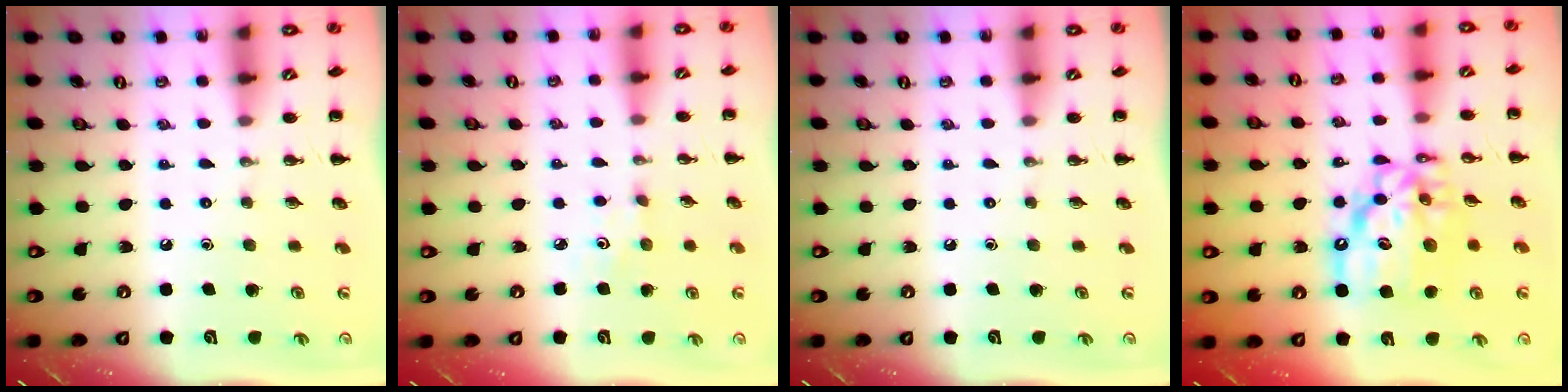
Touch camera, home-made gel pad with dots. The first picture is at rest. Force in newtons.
{"total": 1.8, "press": 1.7, "slide": 0.6}
{"total": 0.0}
{"total": 14.1, "press": 13.5, "slide": 4.1}